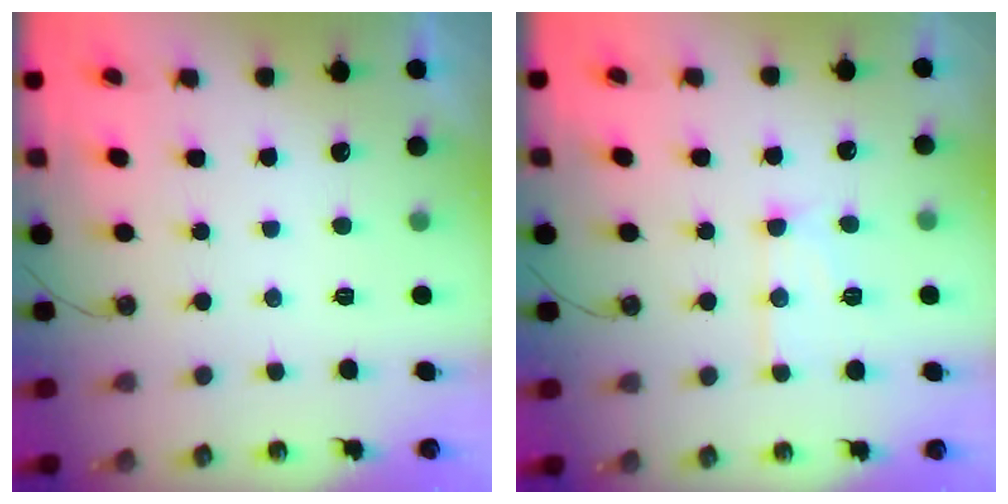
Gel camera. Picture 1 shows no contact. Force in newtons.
{"total": 10.0, "press": 10.0, "slide": 0.6}